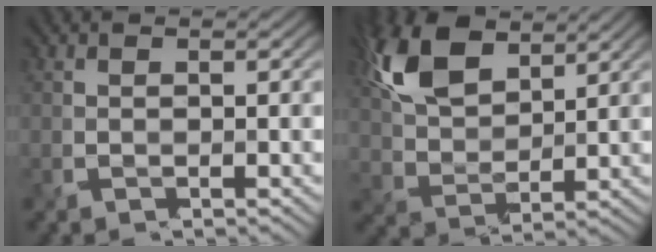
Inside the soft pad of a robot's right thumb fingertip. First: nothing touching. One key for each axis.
{"total": 9.8, "fx": 5.5, "fy": 4.8, "fz": 6.6, "tx": -0.170, "ty": 0.010, "tz": 0.119}